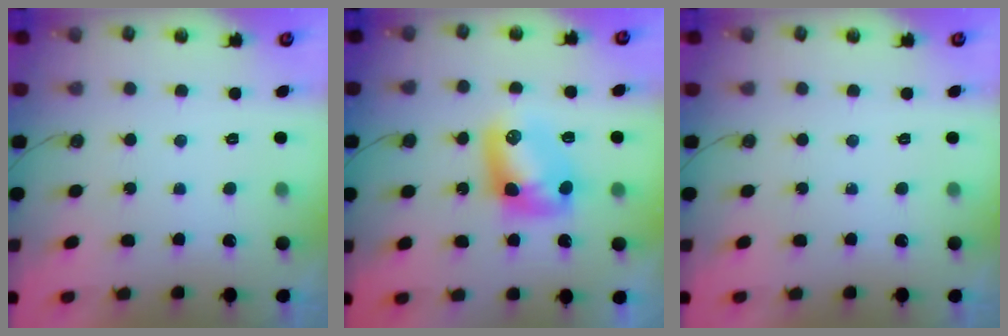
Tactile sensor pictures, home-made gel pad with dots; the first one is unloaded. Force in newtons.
{"total": 9.4, "press": 9.4, "slide": 0.6}
{"total": 0.0}